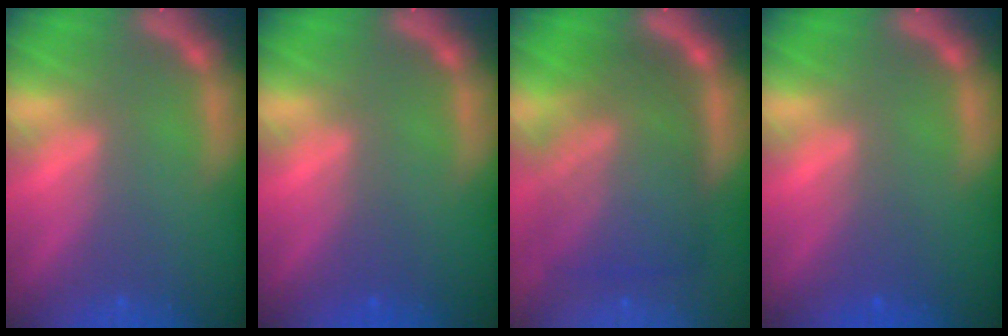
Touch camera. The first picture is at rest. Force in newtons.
{"total": 0.9}
{"total": 10.0}
{"total": 1.4}